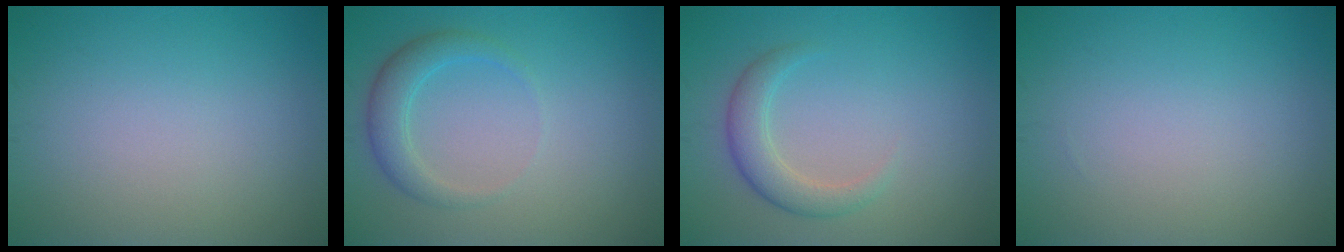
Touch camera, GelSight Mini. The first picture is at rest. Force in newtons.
{"total": 2.7, "press": 2.7, "slide": 0.1}
{"total": 2.7, "press": 2.7, "slide": 0.2}
{"total": 0.0}